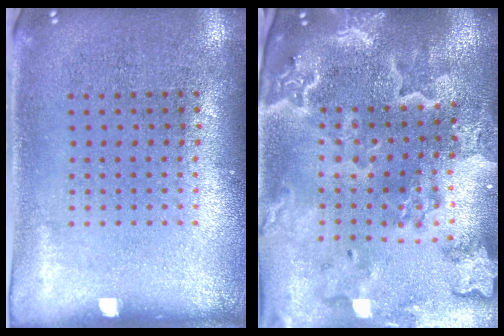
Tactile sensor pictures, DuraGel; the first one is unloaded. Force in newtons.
{"total": 4.1, "press": 3.4, "slide": 2.3}